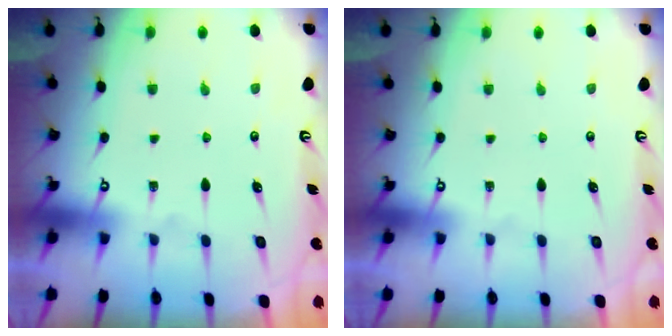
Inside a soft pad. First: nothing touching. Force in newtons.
{"total": 0.0}